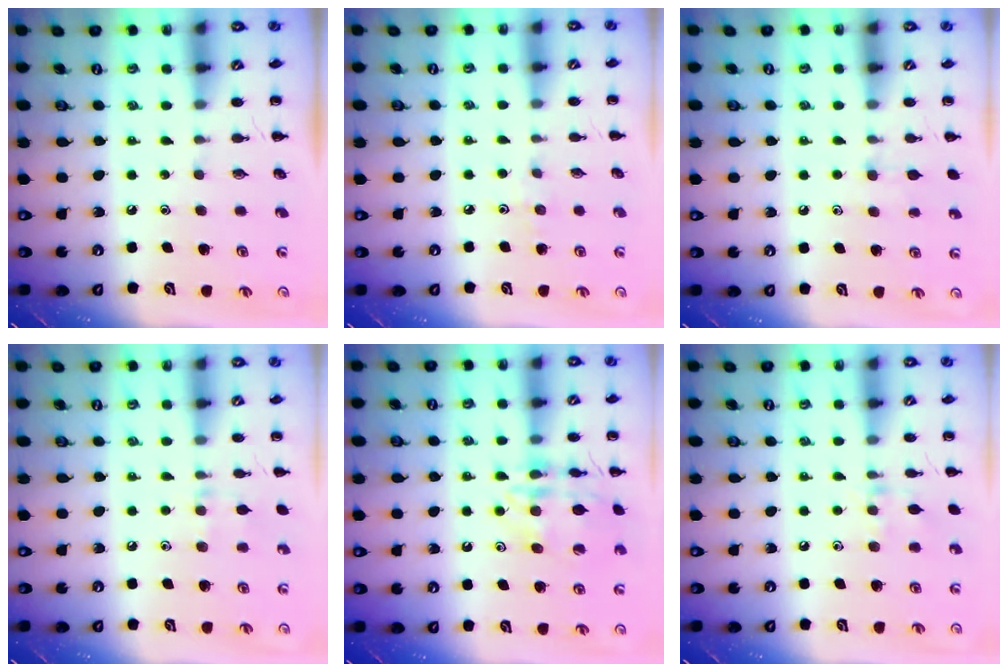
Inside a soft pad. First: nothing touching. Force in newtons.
{"total": 3.1, "press": 2.8, "slide": 1.2}
{"total": 5.3, "press": 4.9, "slide": 2.0}
{"total": 6.5, "press": 6.2, "slide": 2.2}
{"total": 14.5, "press": 14.4, "slide": 1.4}
{"total": 7.3, "press": 7.2, "slide": 1.4}